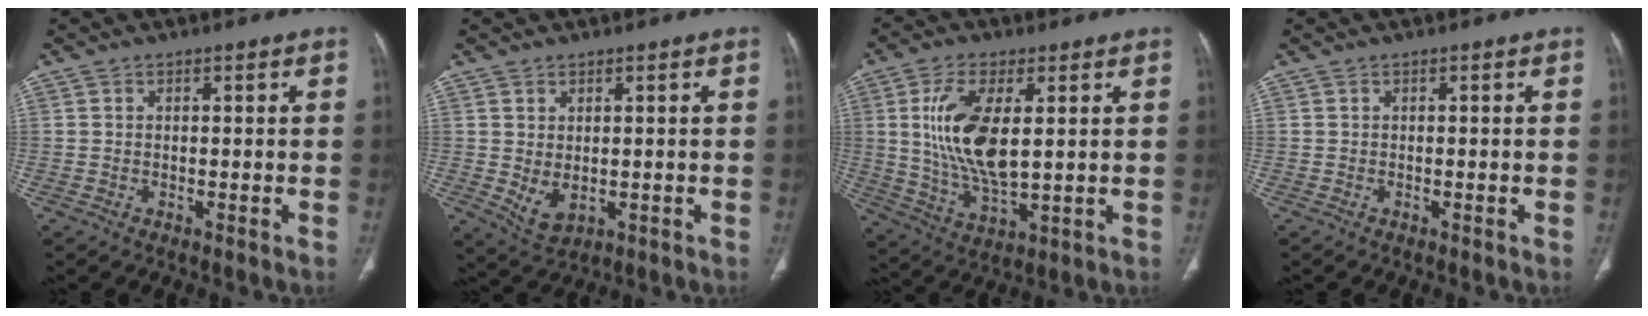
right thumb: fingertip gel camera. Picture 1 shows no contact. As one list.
[{"total": 4.4, "force": [-0.1, 2.8, 3.5], "torque": [-0.061, -0.008, 0.017]}, {"total": 14.2, "force": [2.5, 6.3, 12.5], "torque": [-0.250, -0.021, 0.058]}, {"total": 0.0}]